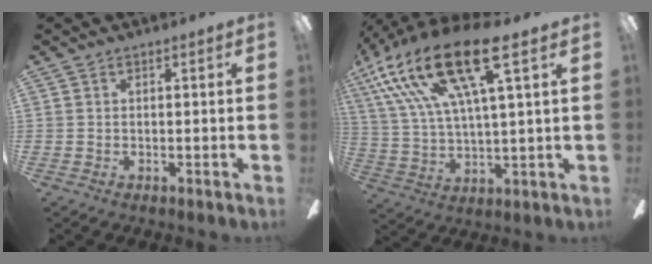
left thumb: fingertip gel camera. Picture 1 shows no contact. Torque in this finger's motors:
{"motor_torque": [0.90, 0.47, 2.18, -0.59, 0.63]}